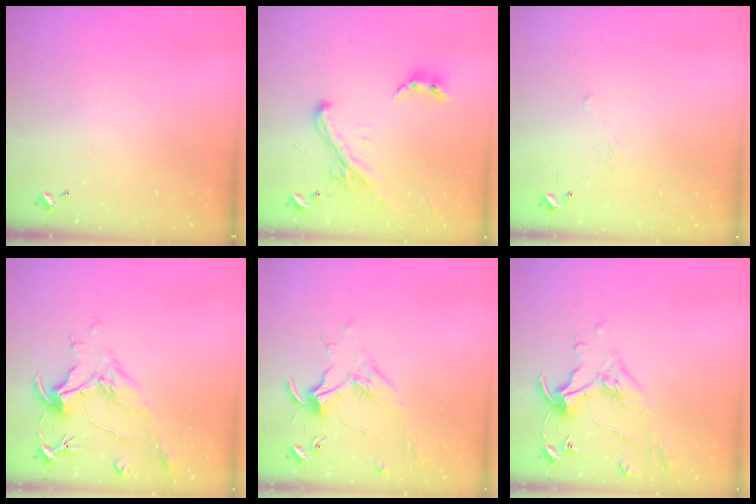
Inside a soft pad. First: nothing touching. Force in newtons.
{"total": 2.2, "press": 2.2, "slide": 0.1}
{"total": 5.5, "press": 5.4, "slide": 0.9}
{"total": 2.2, "press": 1.7, "slide": 1.3}
{"total": 1.7, "press": 1.5, "slide": 0.7}
{"total": 0.8, "press": 0.7, "slide": 0.5}